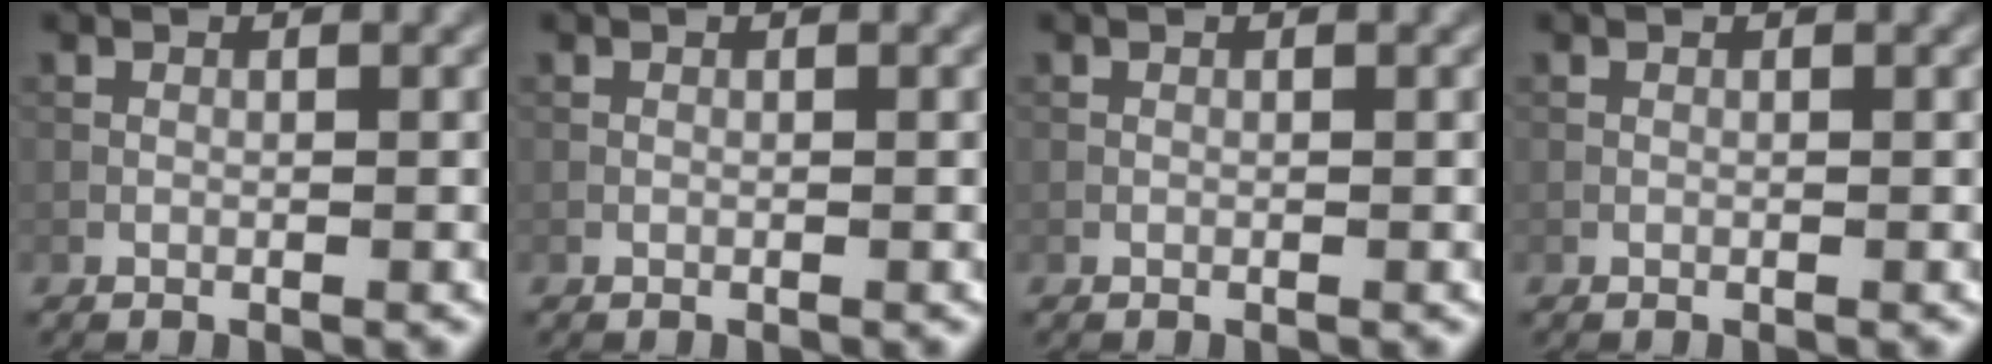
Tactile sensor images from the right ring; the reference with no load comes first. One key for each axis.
{"total": 0.0}
{"total": 0.0}
{"total": 0.0}